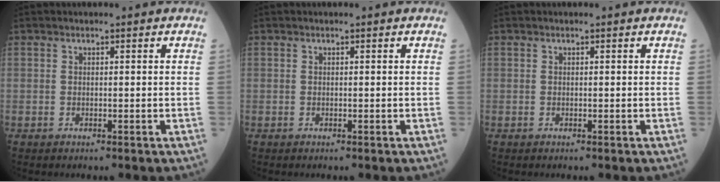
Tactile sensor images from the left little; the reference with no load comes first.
{"total": 0.0}
{"total": 0.0}